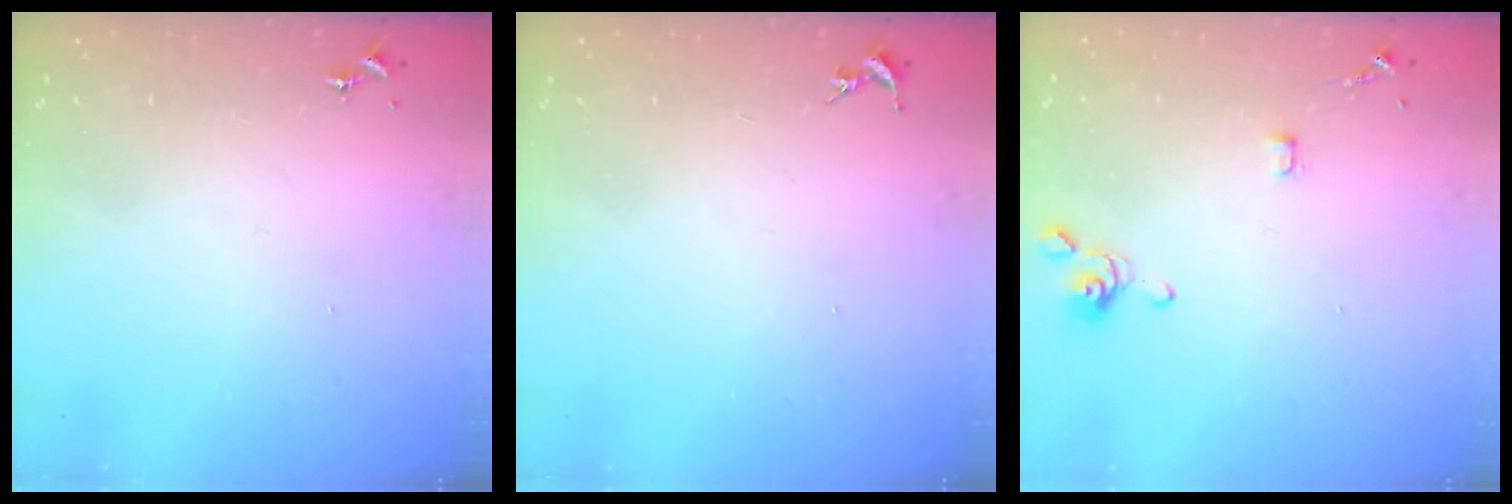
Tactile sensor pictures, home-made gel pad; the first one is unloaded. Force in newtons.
{"total": 0.0}
{"total": 4.2, "press": 4.1, "slide": 1.0}